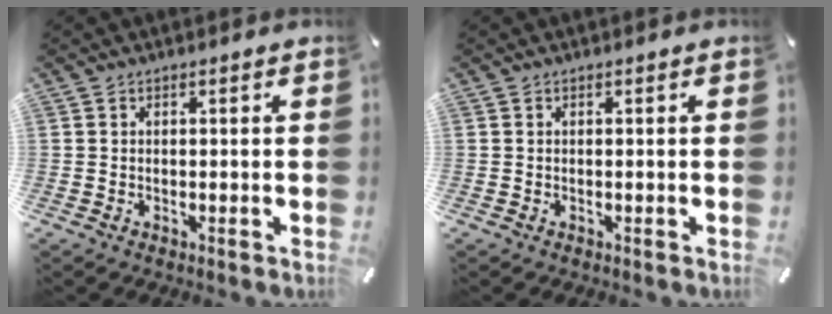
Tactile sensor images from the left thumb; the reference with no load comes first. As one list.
[{"total": 0.0}]